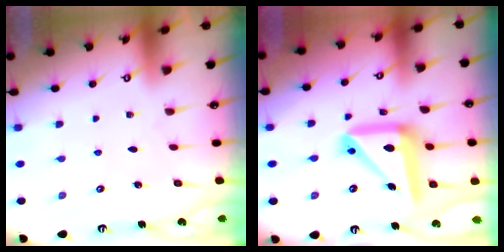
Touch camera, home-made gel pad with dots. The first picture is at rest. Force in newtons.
{"total": 17.4, "press": 17.1, "slide": 2.8}